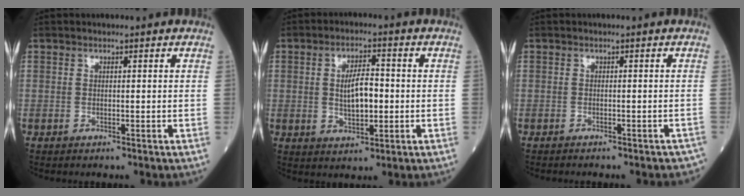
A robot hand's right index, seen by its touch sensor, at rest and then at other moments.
{"total": 6.2, "force": [0.0, 2.4, 5.7], "torque": [-0.103, 0.003, 0.002]}
{"total": 7.1, "force": [-6.3, 2.2, 2.5], "torque": [-0.021, -0.006, -0.064]}